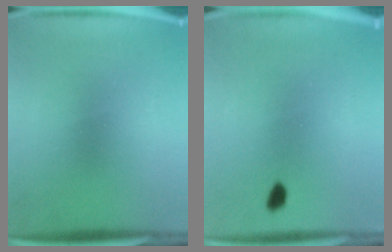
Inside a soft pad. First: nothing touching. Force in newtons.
{"total": 1.7}